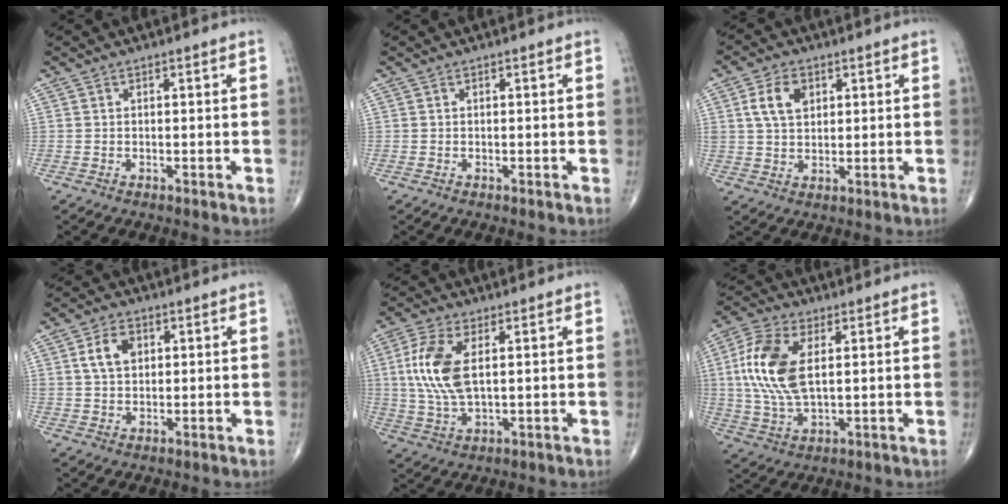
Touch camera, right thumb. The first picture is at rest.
{"total": 0.0}
{"total": 6.6, "force": [2.3, 4.4, 4.4], "torque": [-0.071, -0.005, 0.043]}
{"total": 5.8, "force": [1.8, 3.9, 3.9], "torque": [-0.061, -0.001, 0.033]}
{"total": 11.1, "force": [2.1, 5.3, 9.5], "torque": [-0.213, -0.003, 0.046]}
{"total": 13.7, "force": [2.7, 6.9, 11.5], "torque": [-0.250, -0.001, 0.053]}